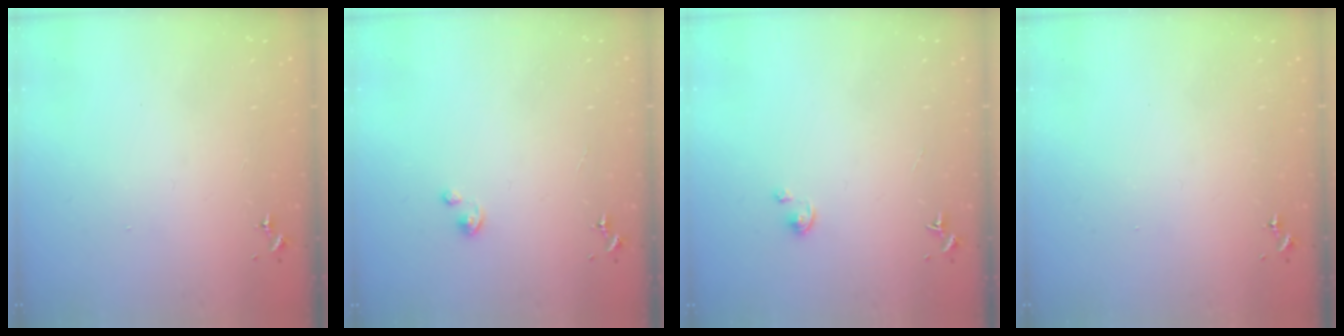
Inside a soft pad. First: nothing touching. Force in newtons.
{"total": 1.5, "press": 1.5, "slide": 0.2}
{"total": 2.4, "press": 2.4, "slide": 0.3}
{"total": 0.0}